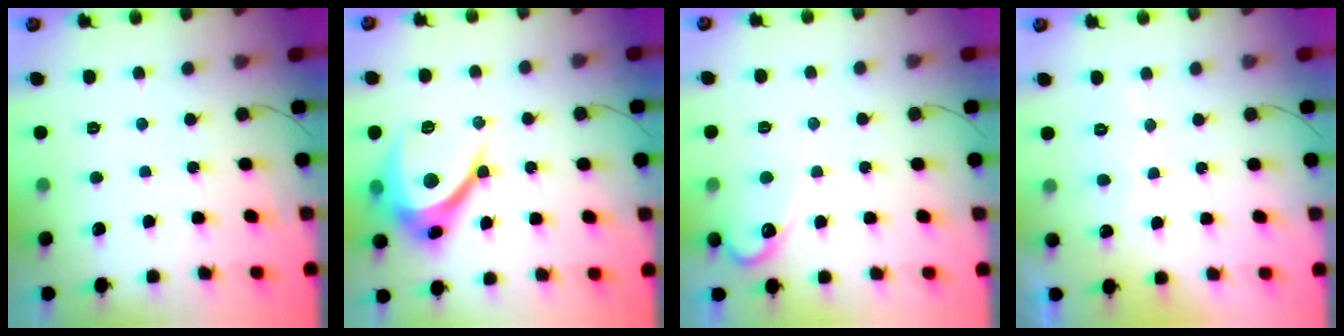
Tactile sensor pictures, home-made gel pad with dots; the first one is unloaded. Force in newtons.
{"total": 12.5, "press": 12.4, "slide": 1.5}
{"total": 5.7, "press": 5.7, "slide": 0.3}
{"total": 4.1, "press": 4.1, "slide": 0.2}